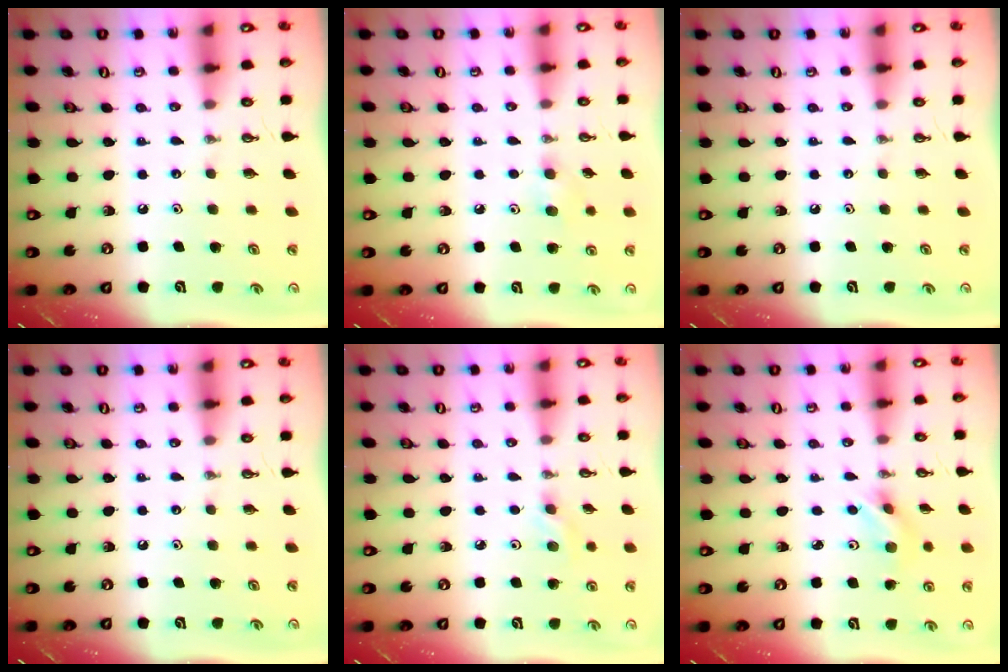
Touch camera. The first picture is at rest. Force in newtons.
{"total": 5.0, "press": 4.8, "slide": 1.4}
{"total": 0.0}
{"total": 0.0}
{"total": 4.2, "press": 4.2, "slide": 0.6}
{"total": 3.8, "press": 3.0, "slide": 2.3}